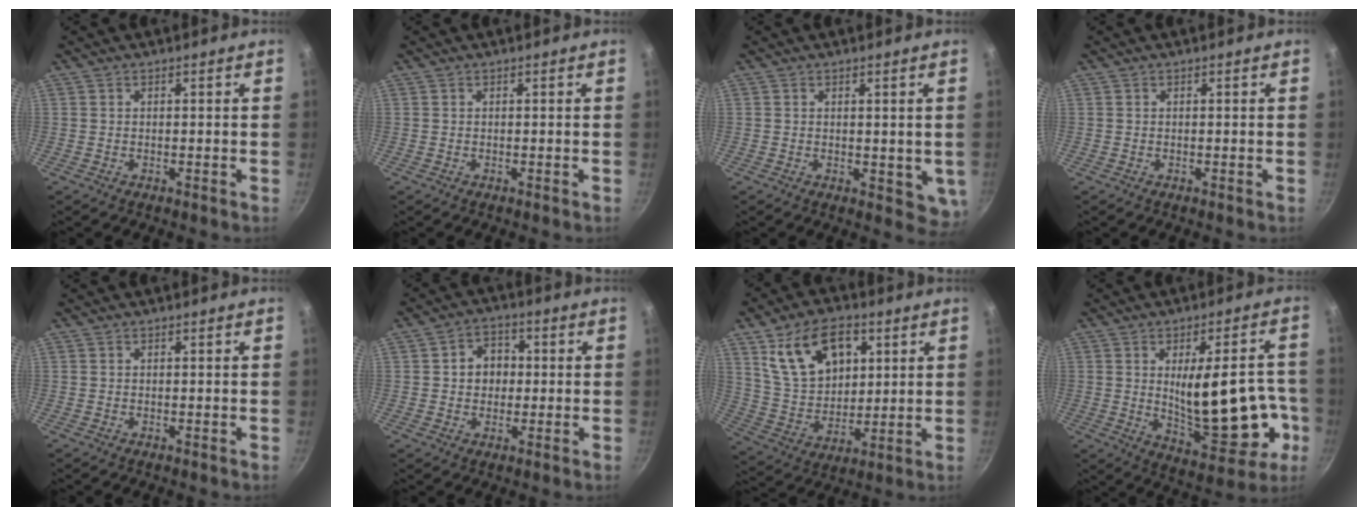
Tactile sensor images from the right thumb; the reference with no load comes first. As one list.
[{"total": 0.0}, {"total": 5.1, "force": [0.8, 2.9, 4.1], "torque": [-0.044, -0.015, 0.014]}, {"total": 0.0}, {"total": 0.0}, {"total": 6.4, "force": [0.5, 5.4, 3.5], "torque": [-0.020, 0.010, 0.001]}, {"total": 16.8, "force": [7.0, 10.8, 10.8], "torque": [-0.150, -0.020, 0.138]}, {"total": 19.6, "force": [-2.3, 8.8, 17.4], "torque": [-0.209, -0.001, -0.010]}]